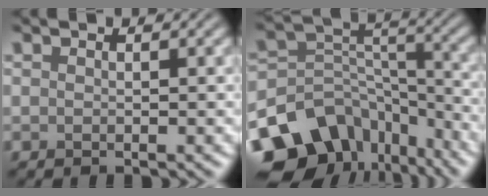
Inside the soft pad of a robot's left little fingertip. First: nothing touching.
{"total": 12.8, "force": [-8.4, 8.6, 4.5], "torque": [-0.093, 0.009, -0.131]}